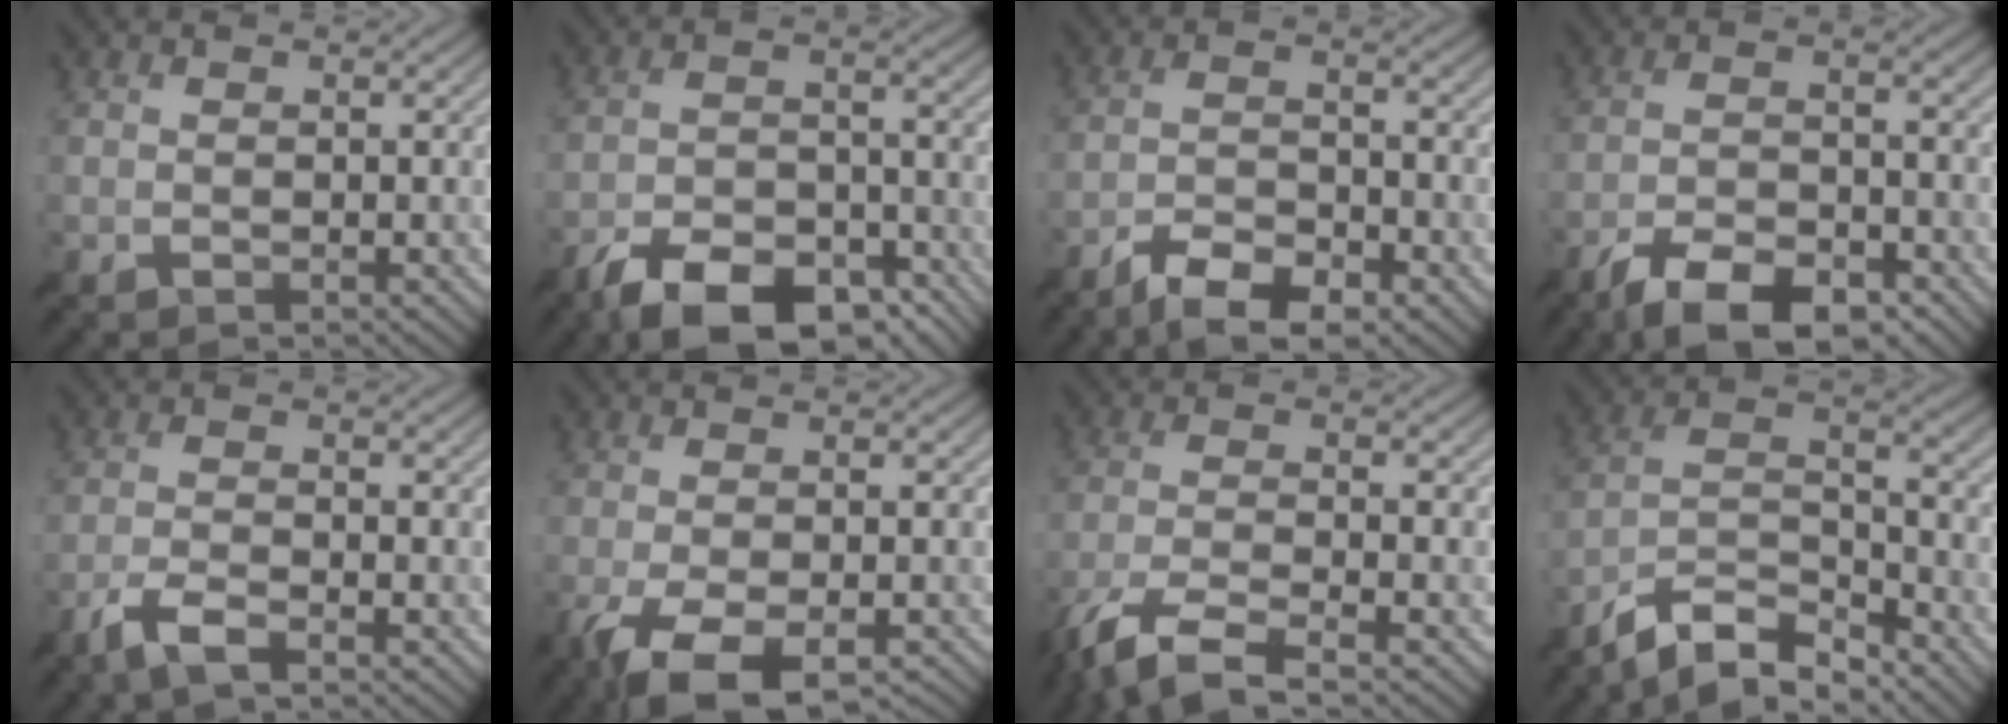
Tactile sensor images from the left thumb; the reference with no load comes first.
{"total": 12.0, "force": [-8.5, 4.6, 7.1], "torque": [-0.125, -0.004, -0.152]}
{"total": 7.0, "force": [-5.1, 2.0, 4.5], "torque": [-0.088, 0.000, -0.095]}
{"total": 9.2, "force": [-6.6, 2.9, 5.7], "torque": [-0.101, 0.002, -0.121]}
{"total": 3.9, "force": [-2.5, 0.8, 2.9], "torque": [-0.065, 0.002, -0.060]}
{"total": 8.7, "force": [-4.7, 2.8, 6.7], "torque": [-0.139, -0.017, -0.080]}
{"total": 7.4, "force": [-5.0, 1.6, 5.2], "torque": [-0.112, -0.010, -0.108]}
{"total": 9.7, "force": [-8.1, 2.4, 4.6], "torque": [-0.090, 0.012, -0.161]}